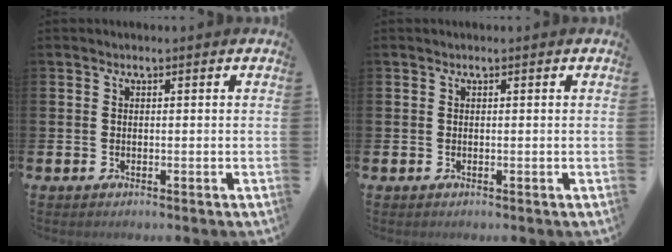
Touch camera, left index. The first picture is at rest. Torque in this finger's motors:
{"motor_torque": [0.04, 0.07, -0.04, 0.02]}